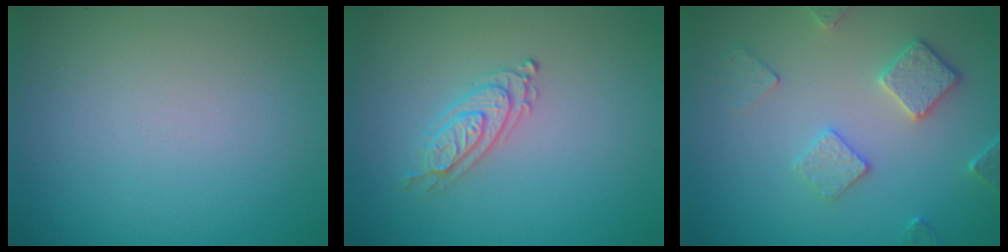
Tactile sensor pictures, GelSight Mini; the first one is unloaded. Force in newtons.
{"total": 2.2, "press": 2.0, "slide": 0.8}
{"total": 3.4, "press": 3.1, "slide": 1.3}